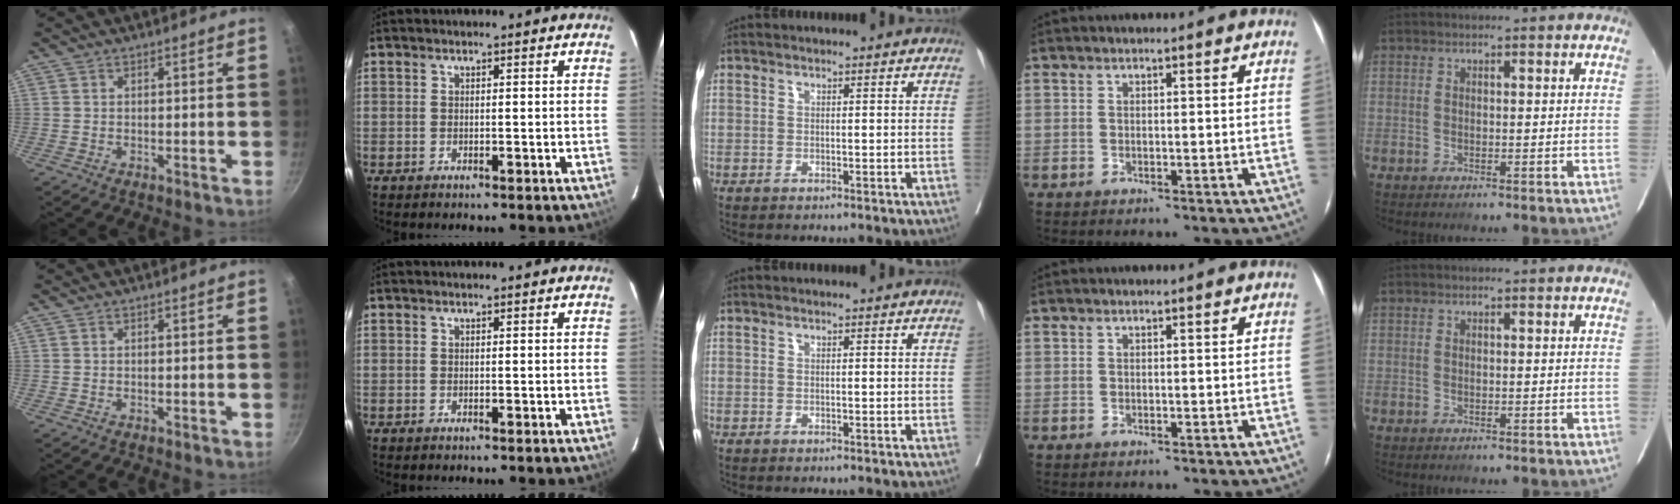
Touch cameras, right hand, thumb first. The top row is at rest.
{}